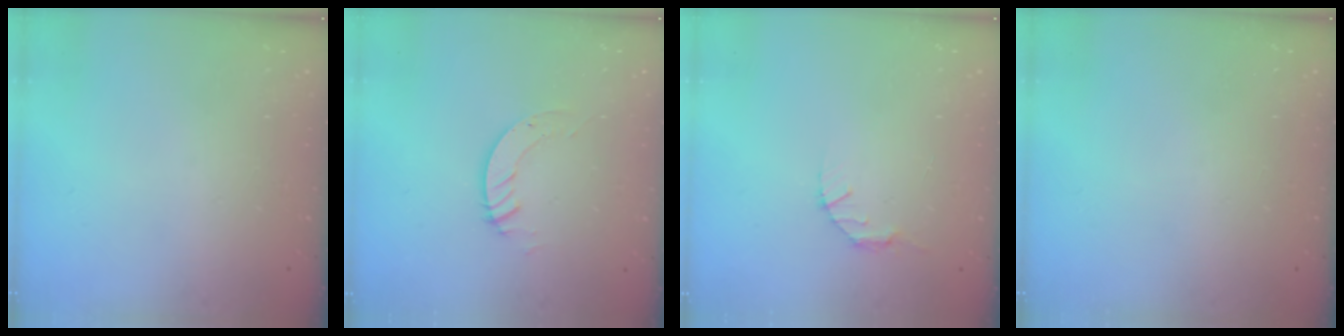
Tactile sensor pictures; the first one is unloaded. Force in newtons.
{"total": 3.8, "press": 3.8, "slide": 0.4}
{"total": 2.8, "press": 2.8, "slide": 0.4}
{"total": 0.0}